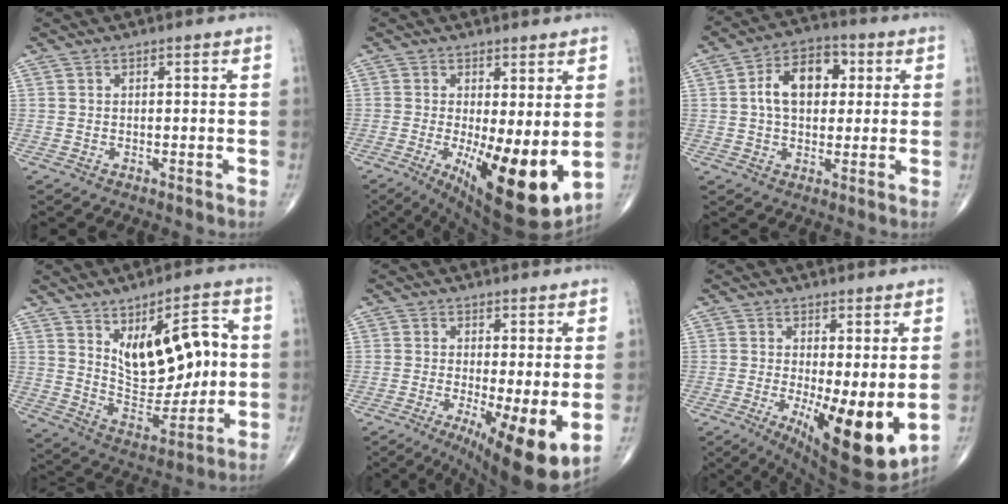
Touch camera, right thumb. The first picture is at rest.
{"total": 15.6, "force": [-2.1, 5.0, 14.6], "torque": [-0.223, -0.035, -0.014]}
{"total": 10.8, "force": [1.9, 7.0, 8.1], "torque": [-0.115, 0.017, 0.025]}
{"total": 16.6, "force": [3.2, 8.2, 14.0], "torque": [-0.175, -0.011, 0.065]}
{"total": 12.2, "force": [-2.6, 3.0, 11.5], "torque": [-0.177, -0.024, -0.034]}
{"total": 14.1, "force": [-1.9, 4.5, 13.3], "torque": [-0.198, -0.032, -0.014]}